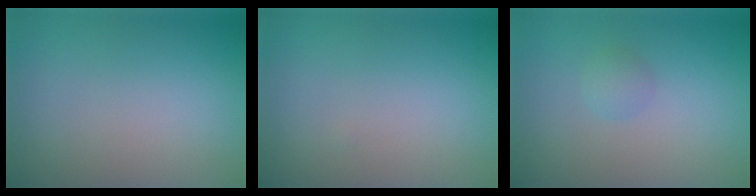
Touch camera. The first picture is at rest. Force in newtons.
{"total": 0.0}
{"total": 1.1, "press": 1.1, "slide": 0.0}